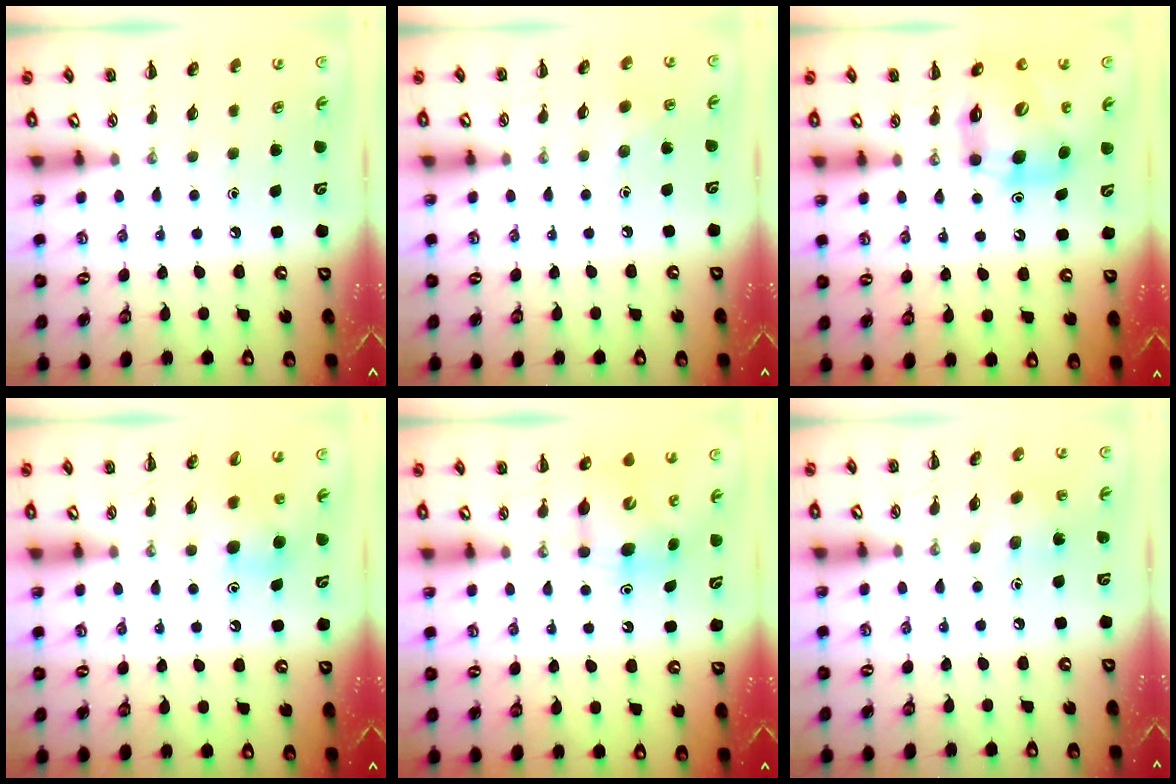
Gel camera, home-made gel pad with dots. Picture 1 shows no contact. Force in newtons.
{"total": 4.8, "press": 4.7, "slide": 1.2}
{"total": 12.9, "press": 12.4, "slide": 3.5}
{"total": 6.5, "press": 6.4, "slide": 1.5}
{"total": 7.0, "press": 7.0, "slide": 0.3}
{"total": 4.3, "press": 4.1, "slide": 1.2}